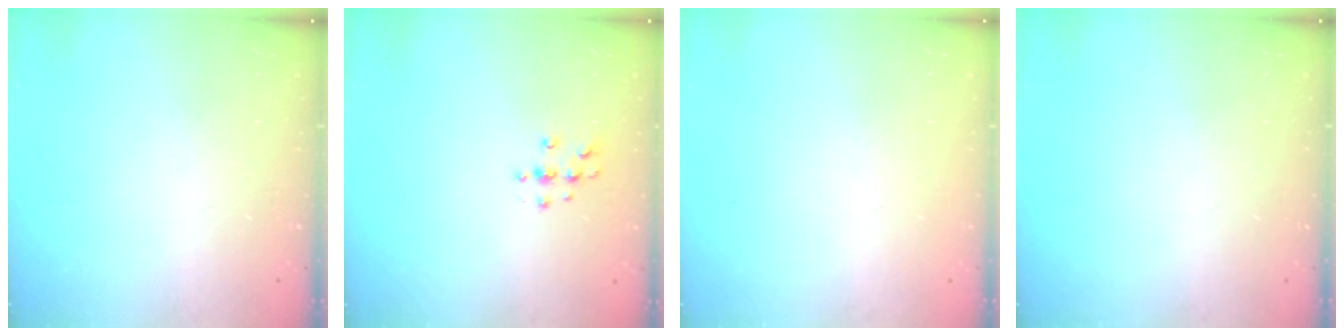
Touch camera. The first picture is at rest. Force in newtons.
{"total": 3.9, "press": 3.9, "slide": 0.4}
{"total": 0.0}
{"total": 0.0}